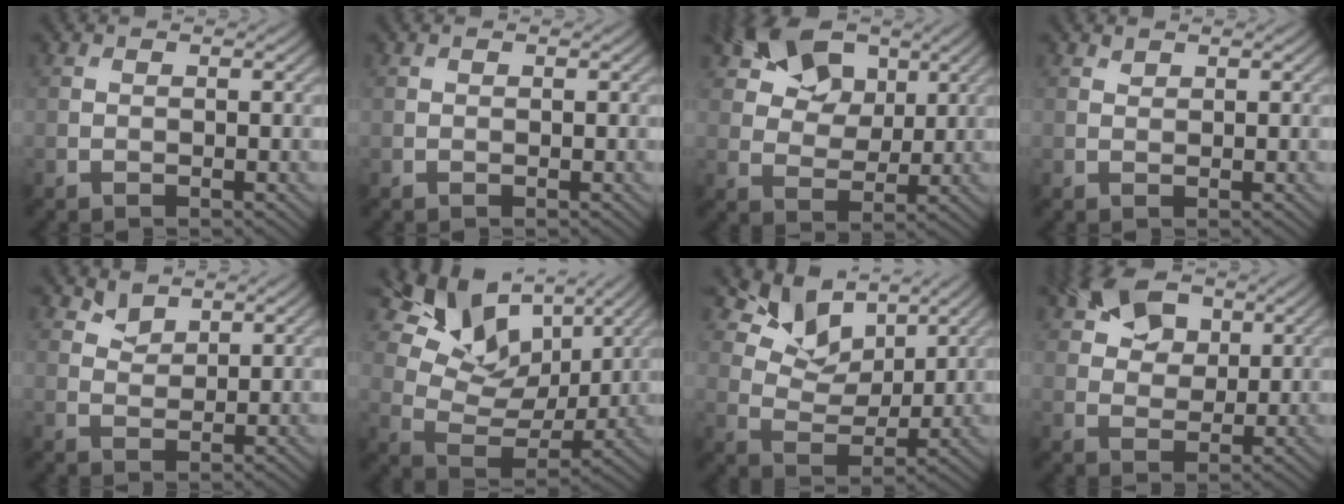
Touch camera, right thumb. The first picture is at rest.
{"total": 0.0}
{"total": 11.2, "force": [6.2, 6.9, 6.3], "torque": [-0.125, 0.011, 0.091]}
{"total": 0.7, "force": [0.6, 0.2, 0.1], "torque": [-0.002, -0.002, 0.015]}
{"total": 2.2, "force": [1.8, 1.1, 0.6], "torque": [-0.014, -0.006, 0.039]}
{"total": 13.3, "force": [7.9, 7.8, 7.3], "torque": [-0.152, 0.005, 0.139]}
{"total": 8.9, "force": [5.9, 5.1, 4.1], "torque": [-0.082, -0.003, 0.107]}
{"total": 7.8, "force": [4.2, 5.0, 4.4], "torque": [-0.095, 0.009, 0.068]}